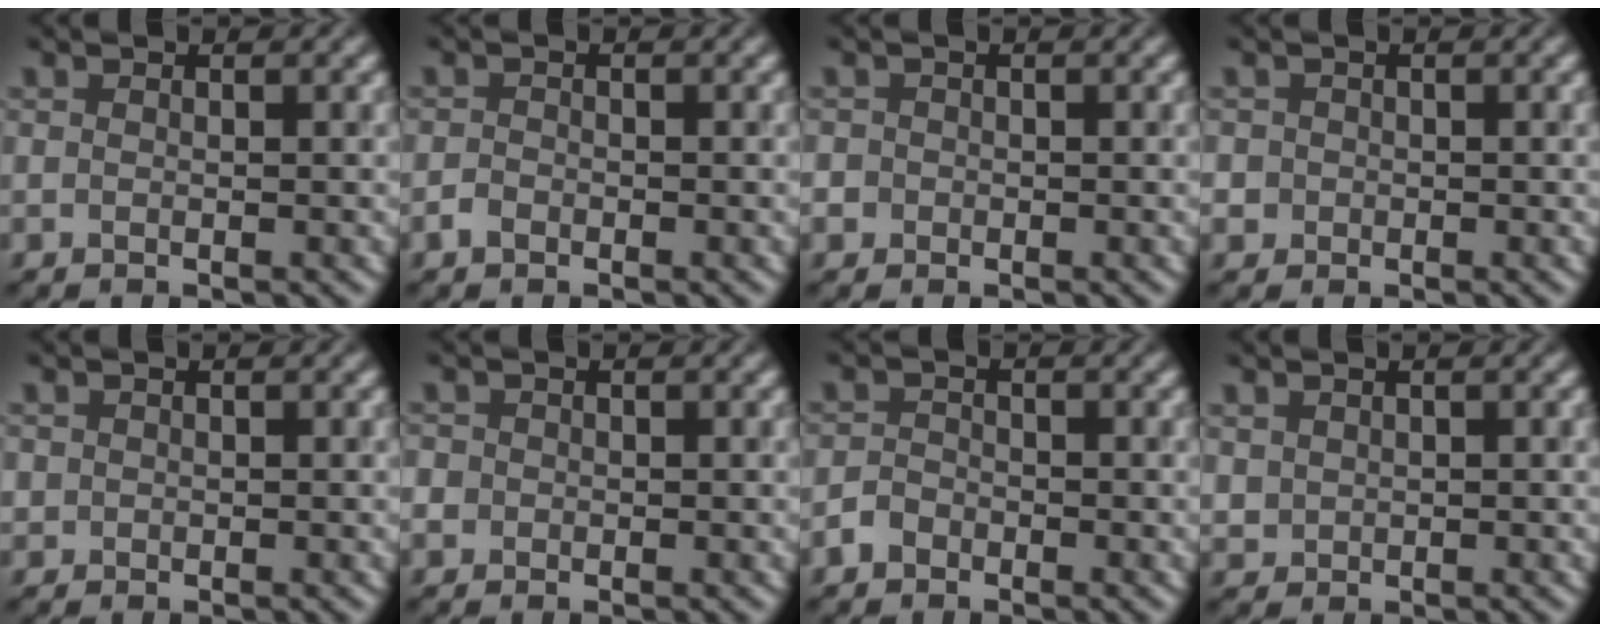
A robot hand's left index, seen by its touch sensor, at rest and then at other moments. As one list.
[{"total": 0.9, "force": [-0.6, 0.5, 0.3], "torque": [-0.001, 0.004, -0.014]}, {"total": 1.0, "force": [-0.3, 0.9, -0.1], "torque": [0.014, 0.001, -0.004]}, {"total": 1.5, "force": [-0.3, 1.5, 0.2], "torque": [0.013, 0.006, -0.009]}, {"total": 0.6, "force": [0.1, 0.5, -0.2], "torque": [0.012, -0.002, 0.001]}, {"total": 1.0, "force": [-0.2, 1.0, 0.0], "torque": [0.011, 0.001, -0.005]}, {"total": 1.4, "force": [-1.0, 0.9, 0.3], "torque": [0.004, 0.007, -0.024]}, {"total": 1.0, "force": [0.4, 0.9, -0.2], "torque": [0.014, 0.000, 0.010]}]